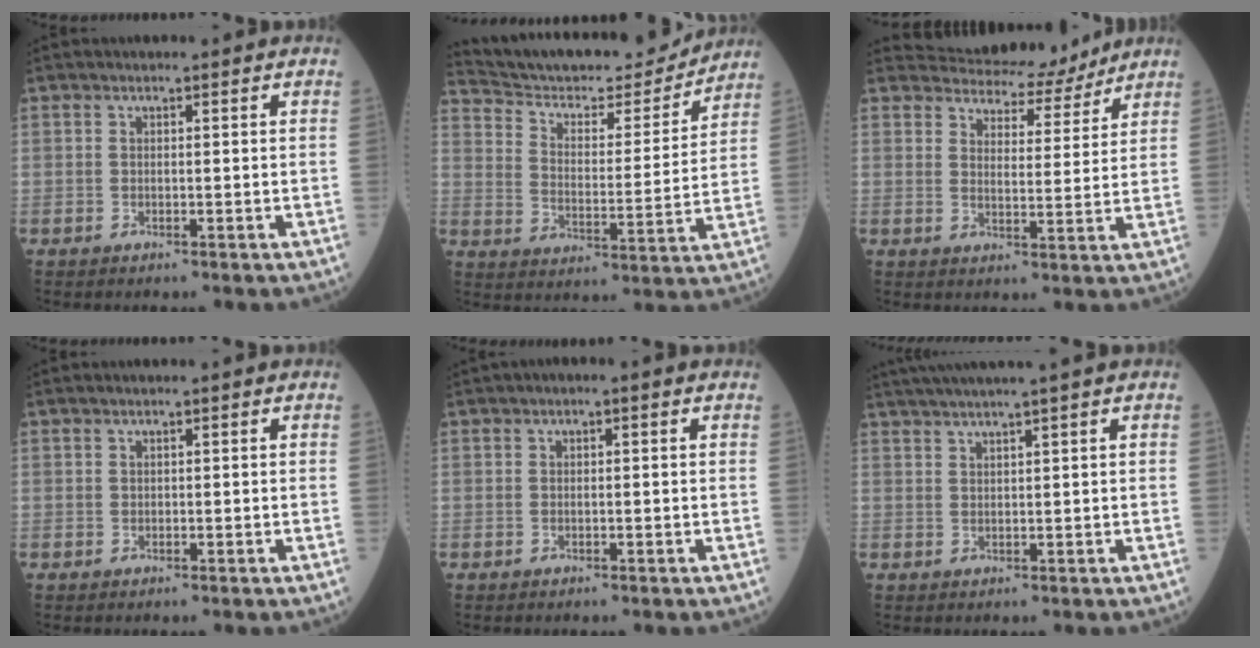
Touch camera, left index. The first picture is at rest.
{"total": 19.0, "force": [18.1, 3.1, 4.8], "torque": [-0.084, -0.011, 0.272]}
{"total": 11.1, "force": [10.5, 2.9, 2.1], "torque": [-0.024, 0.000, 0.143]}
{"total": 0.0}
{"total": 1.0, "force": [-0.1, 0.2, 1.0], "torque": [-0.016, 0.007, 0.002]}
{"total": 6.5, "force": [5.2, -1.5, 3.5], "torque": [-0.053, 0.023, 0.090]}